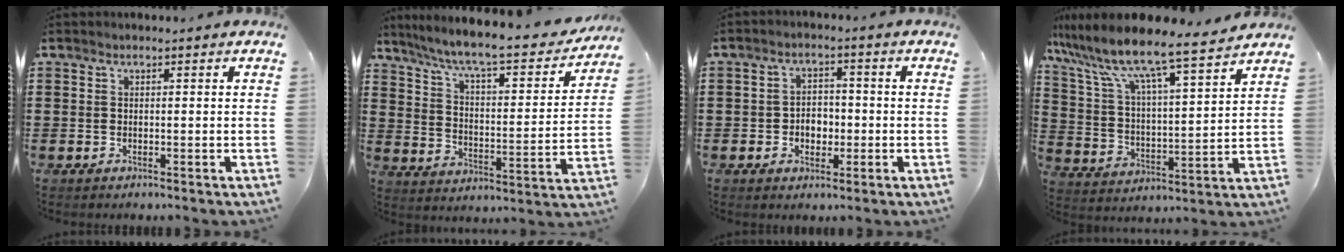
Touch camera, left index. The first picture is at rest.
{"total": 8.4, "force": [7.0, 0.6, 4.5], "torque": [-0.114, -0.048, 0.116]}
{"total": 3.2, "force": [-1.0, 2.4, 1.9], "torque": [-0.033, 0.001, -0.025]}
{"total": 8.8, "force": [7.8, 0.3, 4.1], "torque": [-0.115, -0.056, 0.124]}